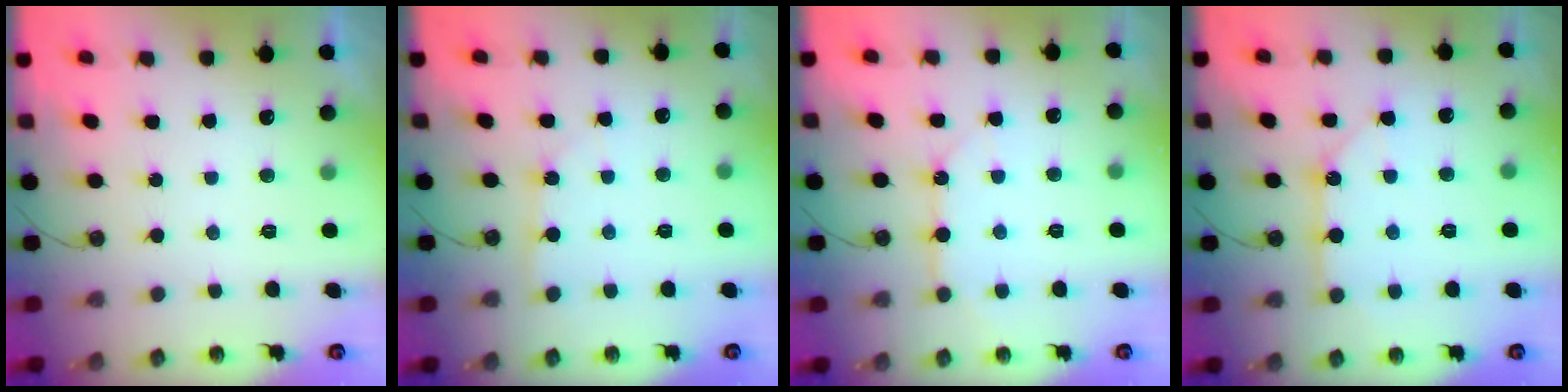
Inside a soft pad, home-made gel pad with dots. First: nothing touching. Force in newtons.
{"total": 2.2, "press": 2.2, "slide": 0.2}
{"total": 8.9, "press": 8.9, "slide": 0.8}
{"total": 10.3, "press": 10.2, "slide": 1.1}